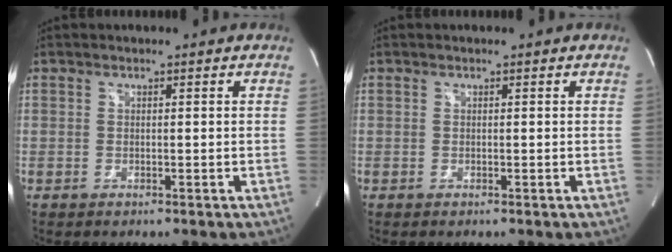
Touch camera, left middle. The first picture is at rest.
{"total": 0.0}